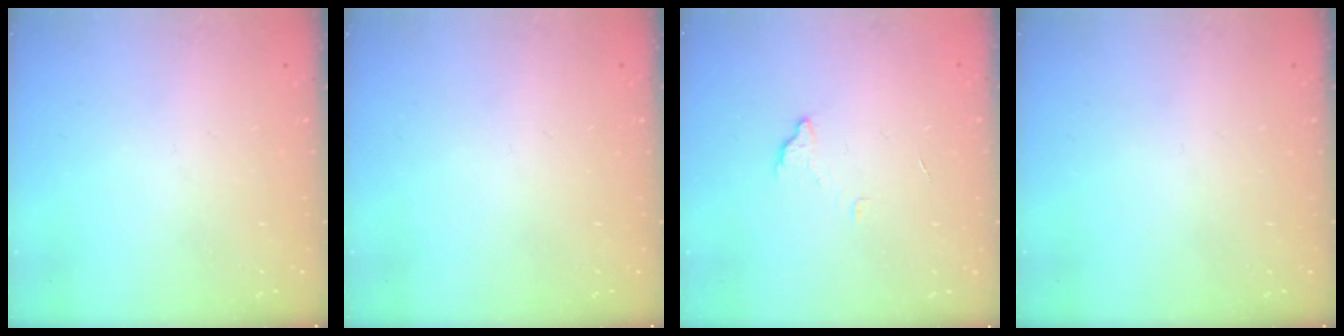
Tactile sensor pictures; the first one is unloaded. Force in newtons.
{"total": 0.0}
{"total": 3.5, "press": 3.5, "slide": 0.3}
{"total": 0.0}